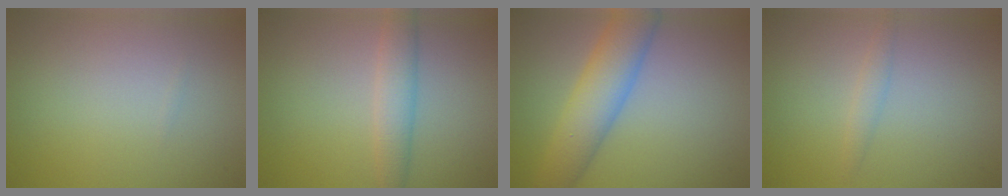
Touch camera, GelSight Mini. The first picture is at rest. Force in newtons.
{"total": 2.8, "press": 2.8, "slide": 0.1}
{"total": 6.3, "press": 6.3, "slide": 0.3}
{"total": 1.2, "press": 1.2, "slide": 0.1}